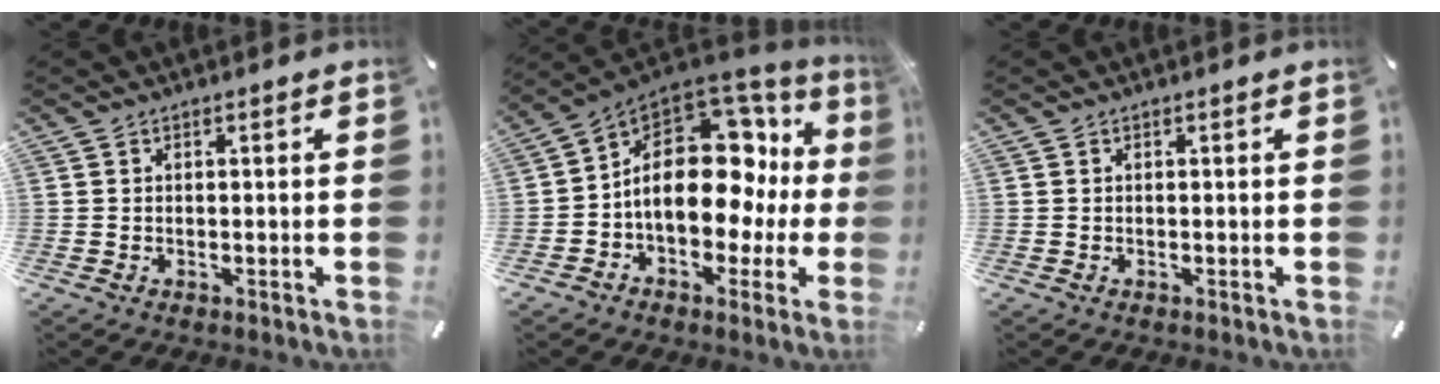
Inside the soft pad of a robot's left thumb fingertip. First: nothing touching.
{"total": 20.5, "force": [1.6, 13.7, 15.1], "torque": [-0.242, -0.015, 0.030]}
{"total": 0.0}